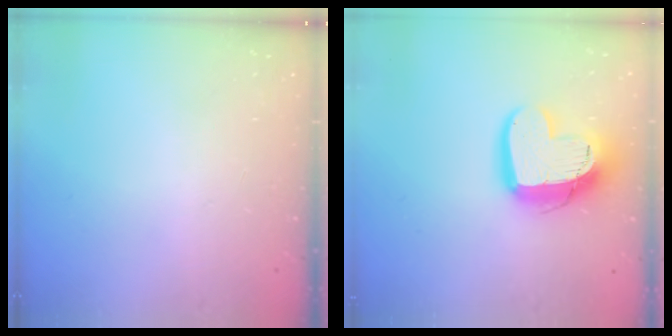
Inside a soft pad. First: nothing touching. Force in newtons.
{"total": 16.3, "press": 16.3, "slide": 1.4}